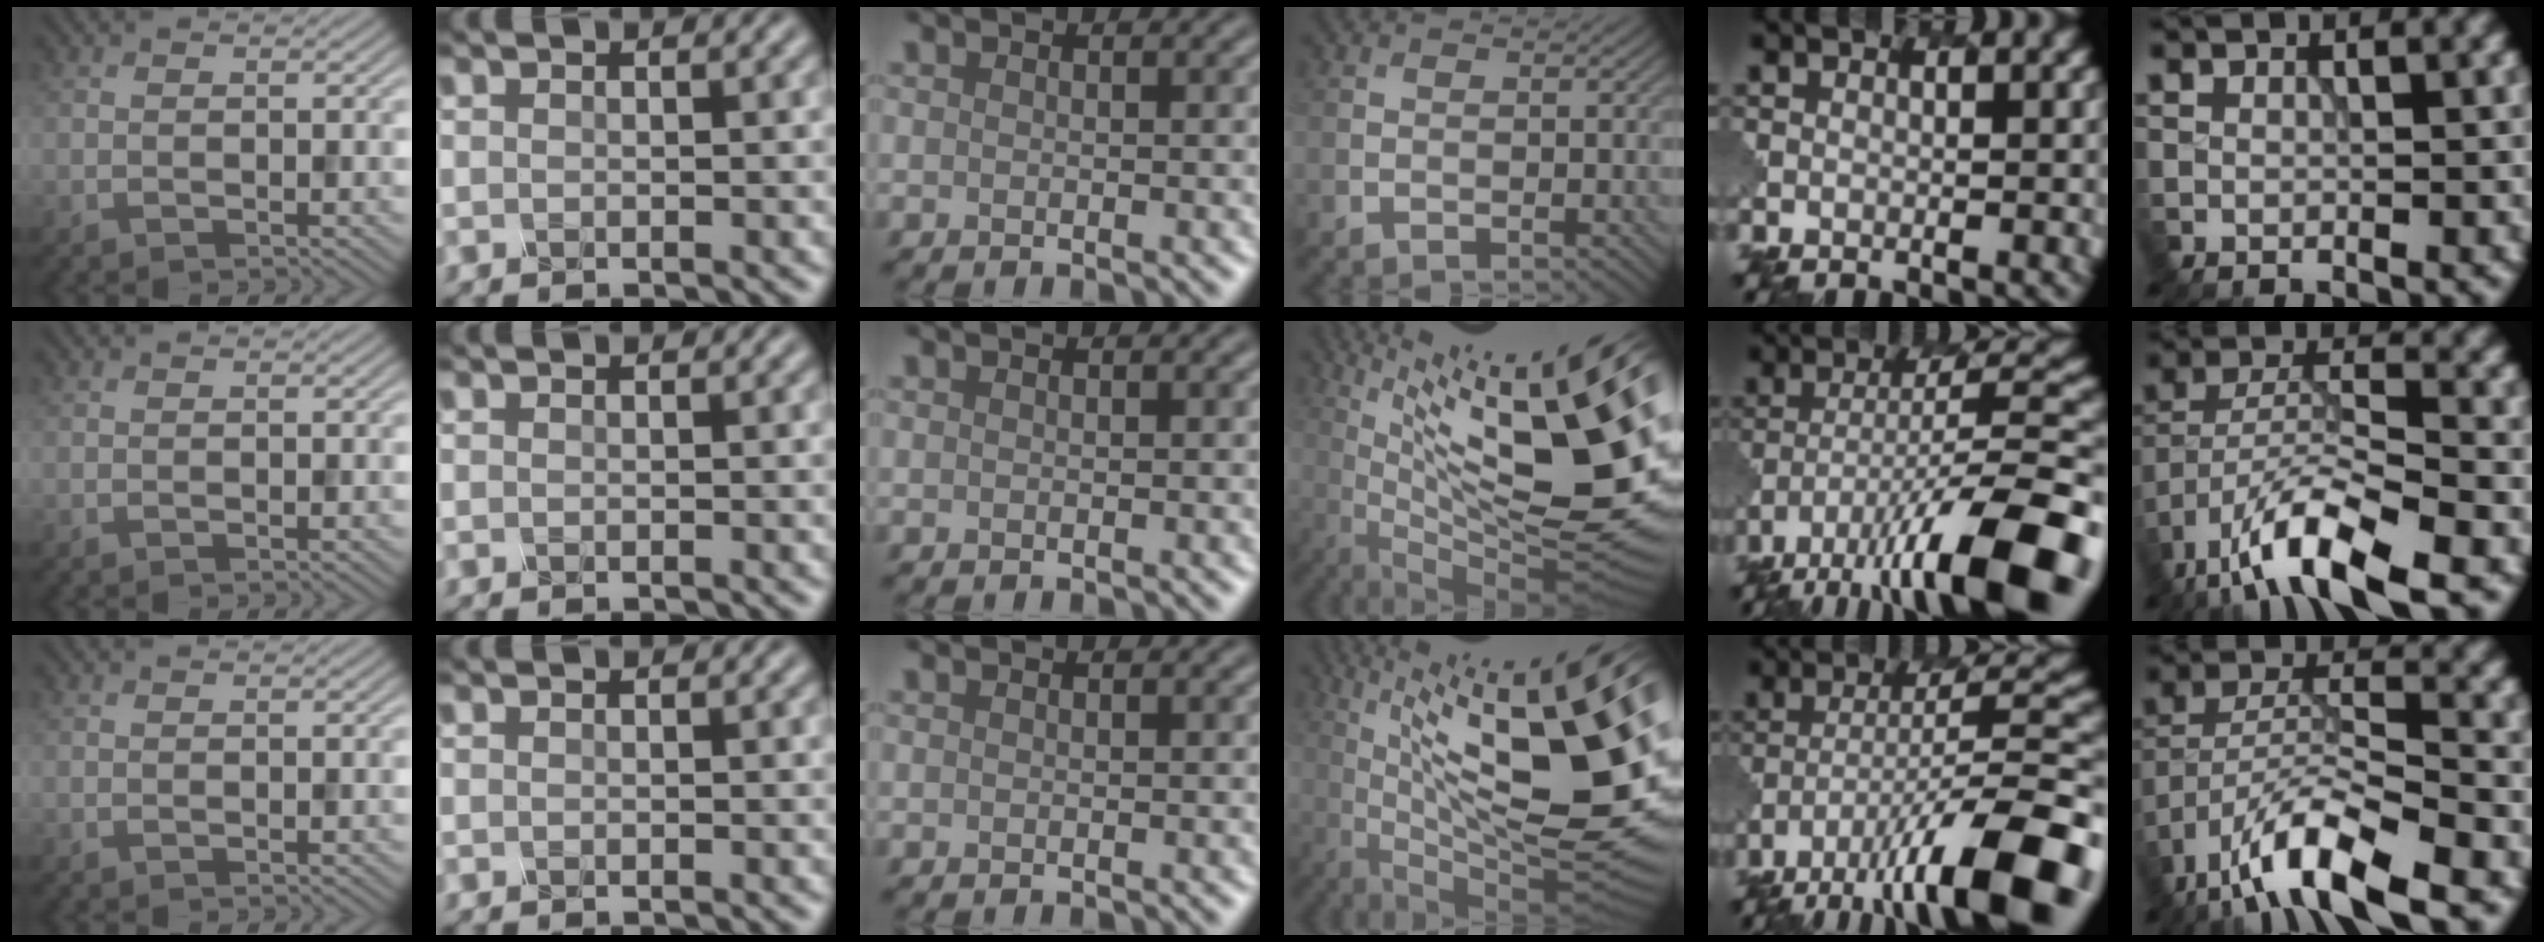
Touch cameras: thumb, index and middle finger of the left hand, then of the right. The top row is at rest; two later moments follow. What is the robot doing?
{"motion": "dispense", "object": "syringe"}